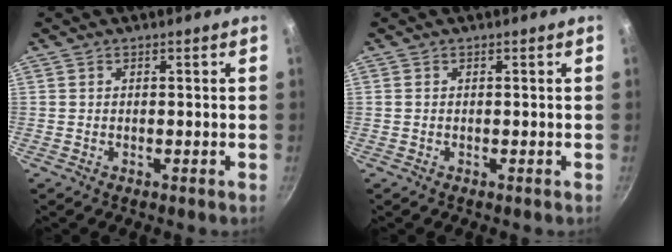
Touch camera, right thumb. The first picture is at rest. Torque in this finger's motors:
{"motor_torque": [0.52, 0.35, -0.31, -0.08, 0.04]}